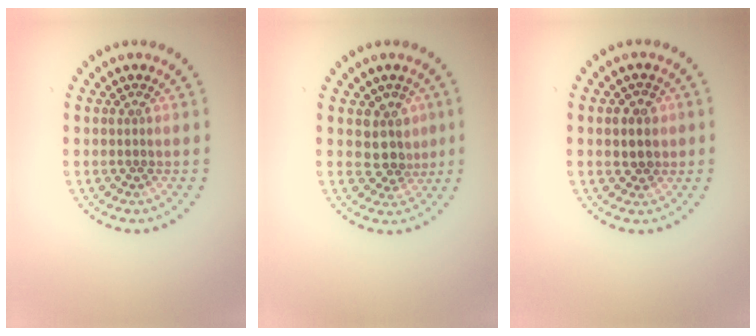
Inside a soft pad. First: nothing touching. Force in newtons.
{"total": 3.0, "press": 2.4, "slide": 1.8}
{"total": 2.3, "press": 2.2, "slide": 0.7}